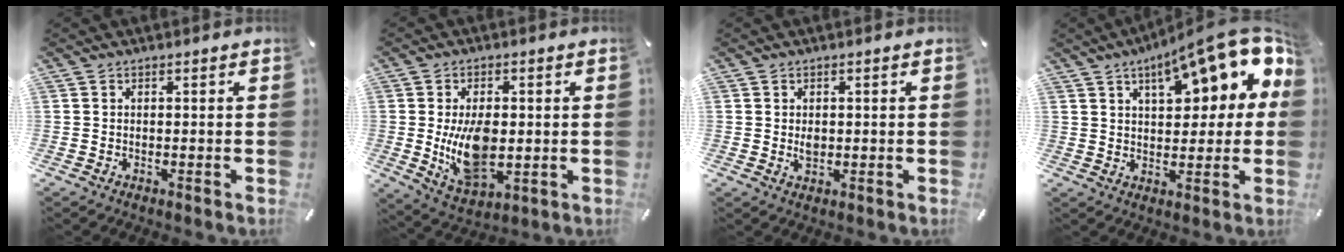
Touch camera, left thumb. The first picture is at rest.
{"total": 12.8, "force": [-0.4, 7.5, 10.3], "torque": [-0.188, -0.017, -0.005]}
{"total": 2.3, "force": [0.1, 1.7, 1.5], "torque": [-0.031, -0.002, -0.004]}
{"total": 17.9, "force": [8.8, 7.6, 13.6], "torque": [-0.190, -0.045, 0.140]}